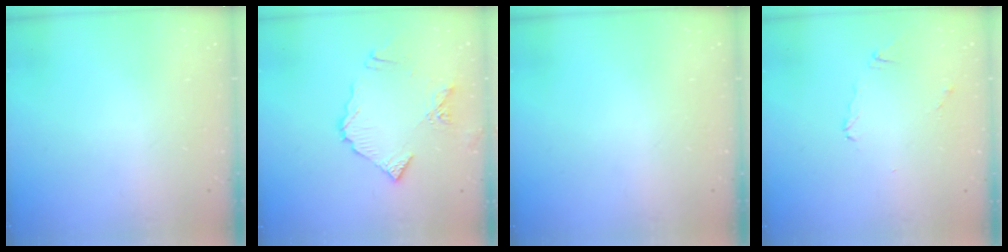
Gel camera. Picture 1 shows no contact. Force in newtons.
{"total": 10.9, "press": 10.8, "slide": 1.3}
{"total": 0.0}
{"total": 3.6, "press": 3.5, "slide": 0.5}